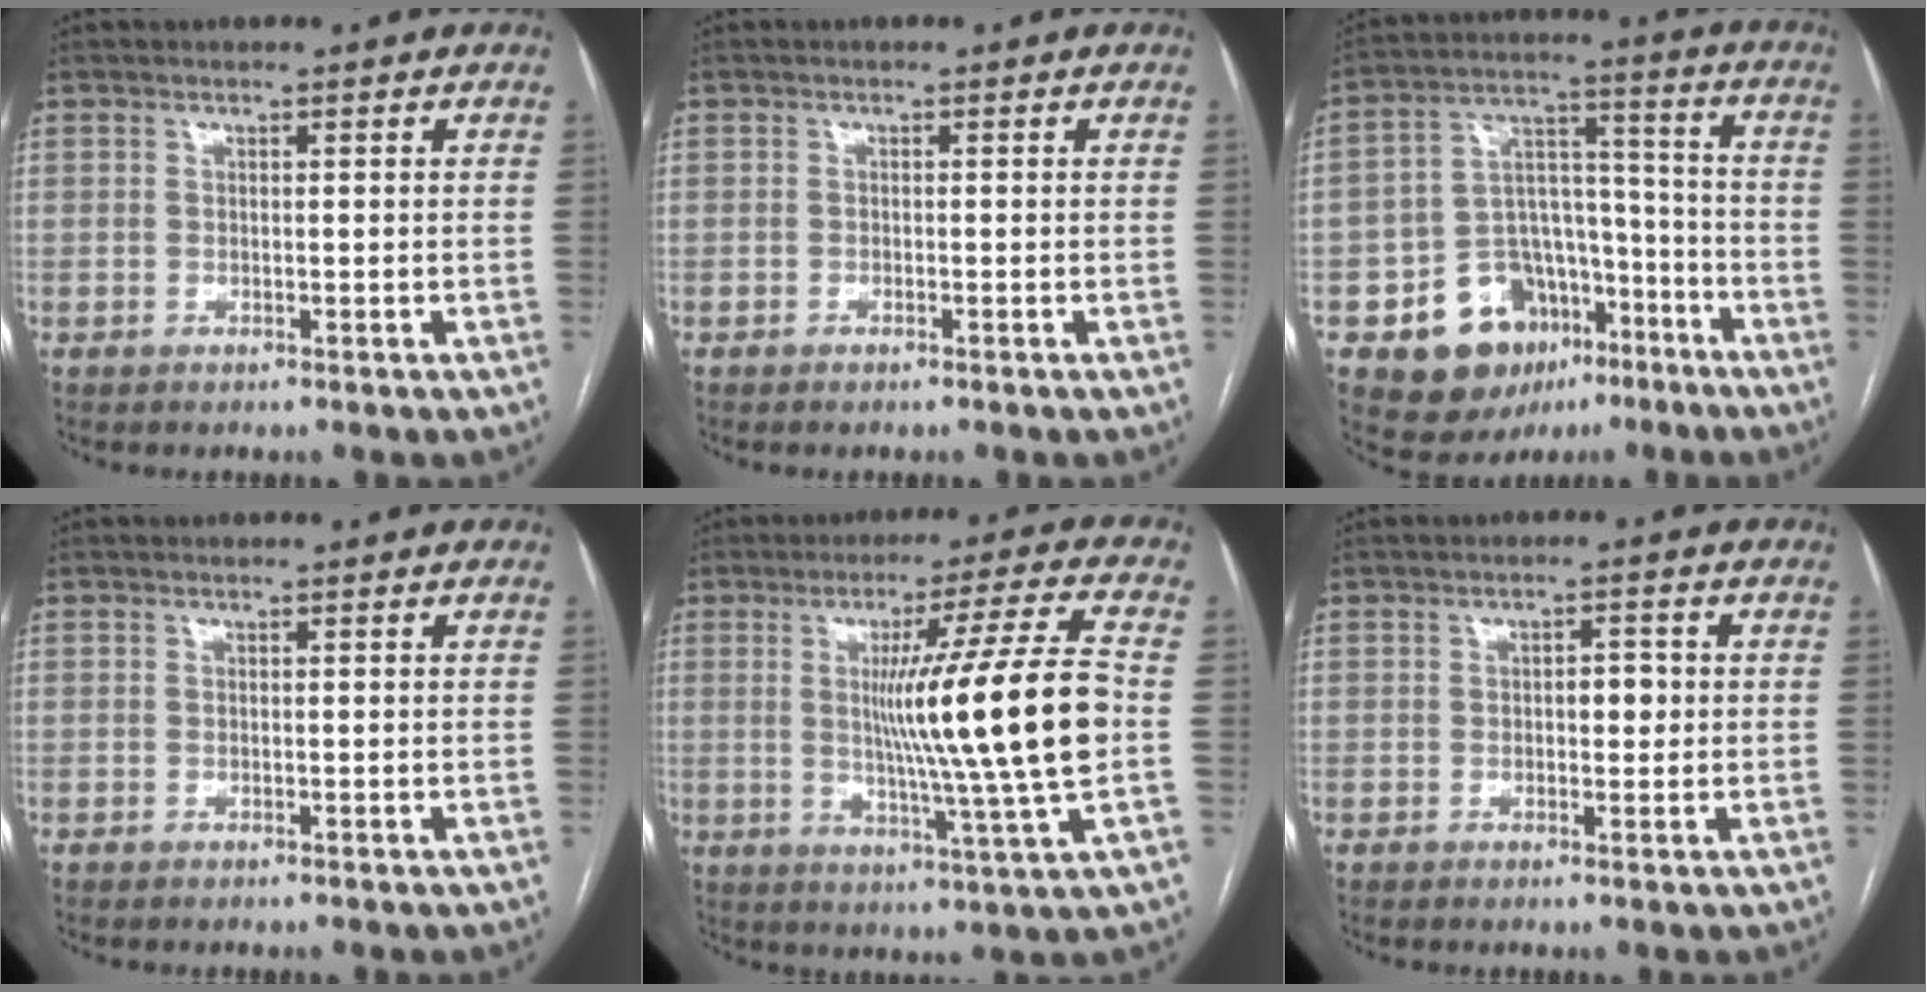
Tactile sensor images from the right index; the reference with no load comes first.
{"total": 0.6, "force": [-0.5, -0.1, 0.2], "torque": [-0.008, -0.001, -0.007]}
{"total": 14.8, "force": [-8.0, 10.6, 6.6], "torque": [-0.096, 0.059, -0.115]}
{"total": 0.0}
{"total": 17.2, "force": [0.5, -2.5, 17.0], "torque": [-0.272, -0.014, -0.001]}
{"total": 2.4, "force": [0.0, 1.1, 2.2], "torque": [-0.030, 0.006, 0.000]}